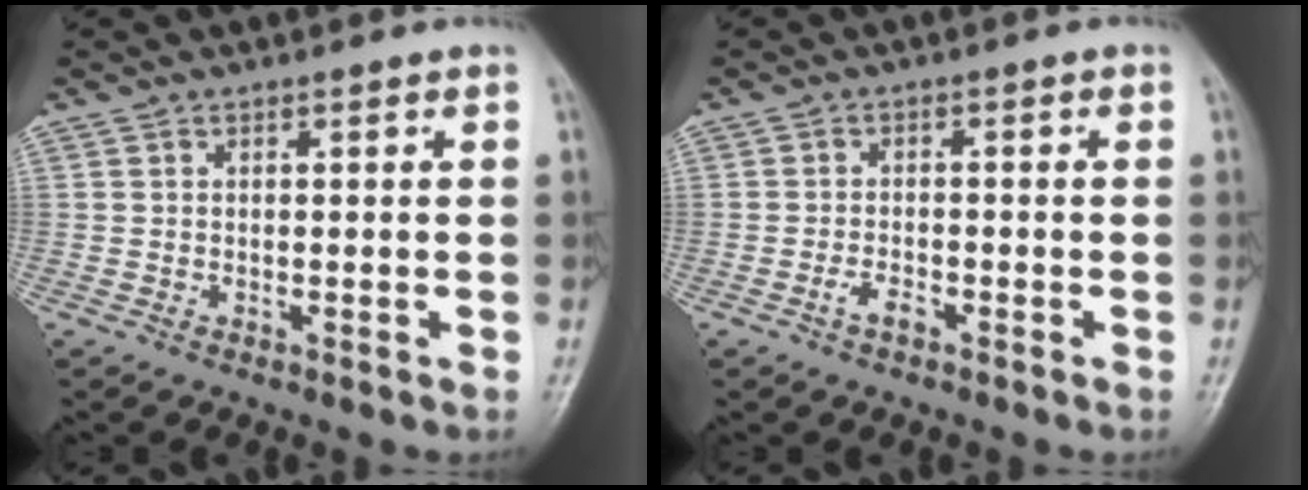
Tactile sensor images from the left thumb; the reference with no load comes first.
{"total": 2.5, "force": [-1.6, 1.2, 1.5], "torque": [-0.029, 0.011, -0.031]}